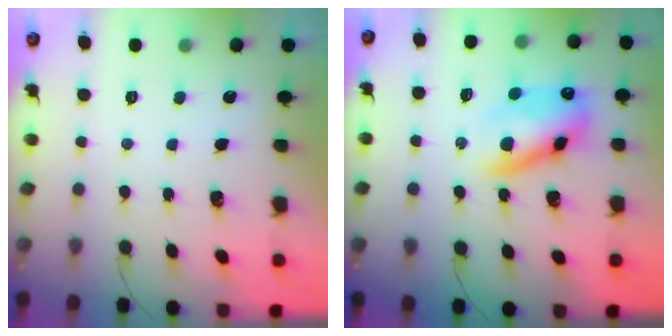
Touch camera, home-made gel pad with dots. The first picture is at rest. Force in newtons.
{"total": 12.5, "press": 12.0, "slide": 3.2}